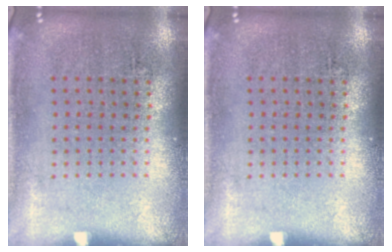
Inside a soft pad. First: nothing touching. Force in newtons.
{"total": 0.0}